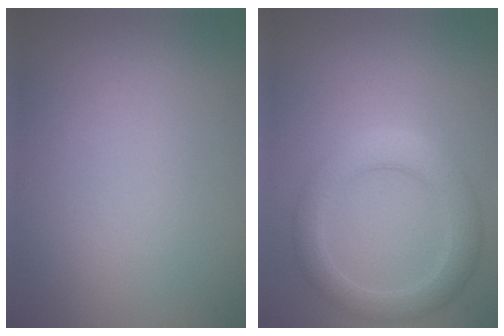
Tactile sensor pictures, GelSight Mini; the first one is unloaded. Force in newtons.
{"total": 4.1, "press": 4.1, "slide": 0.1}